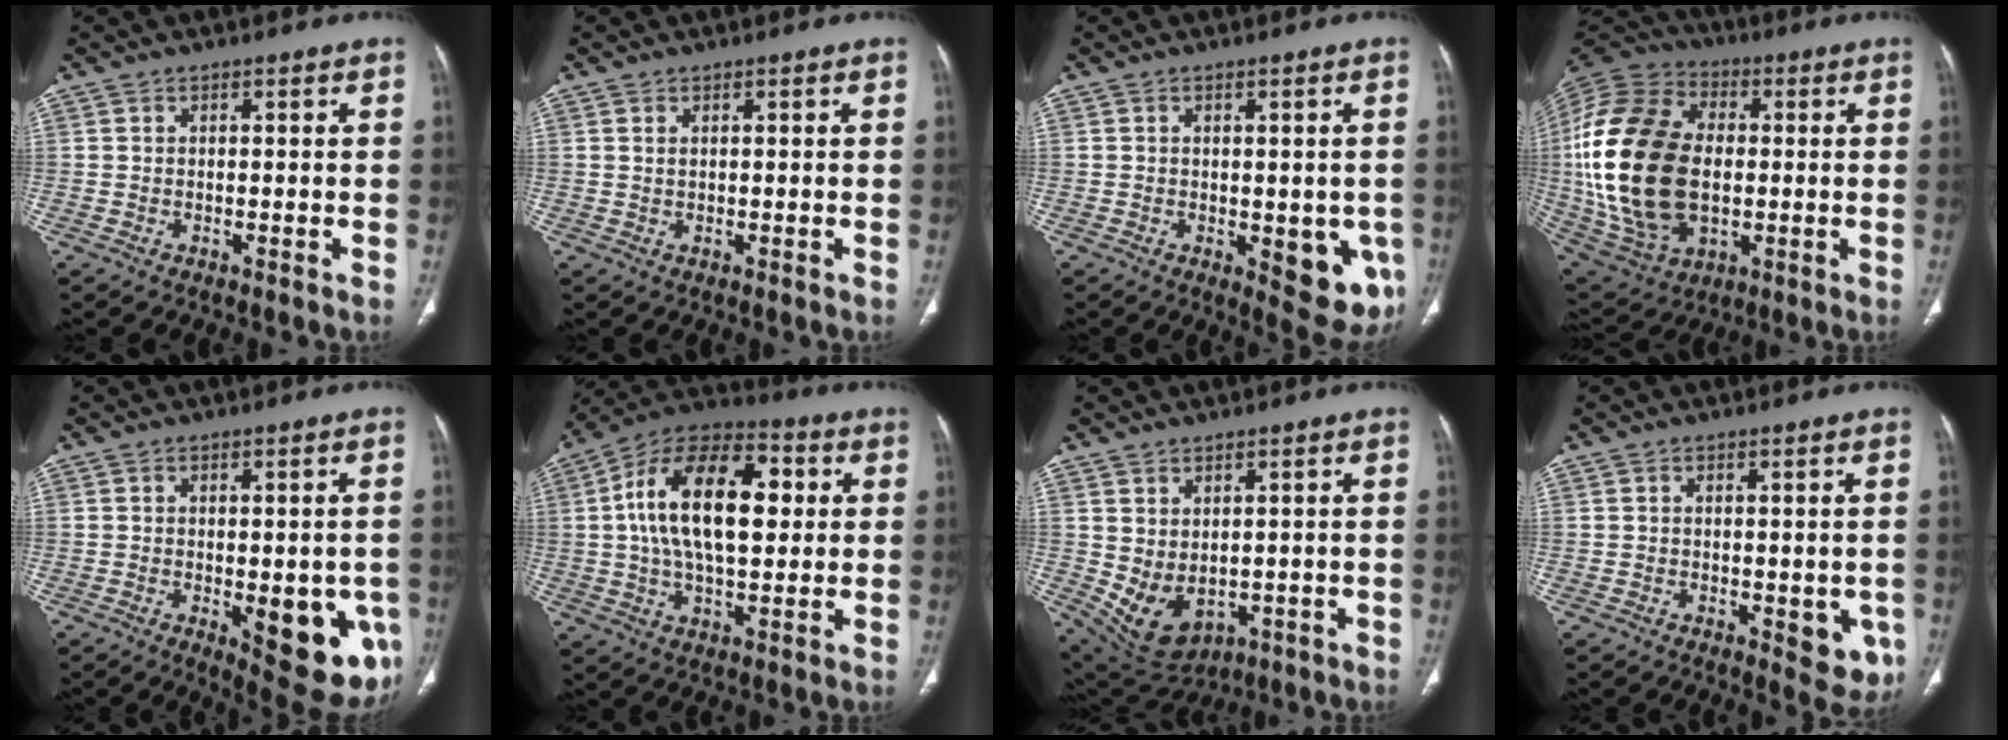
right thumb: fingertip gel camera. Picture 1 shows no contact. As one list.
[{"total": 0.7, "force": [0.3, 0.4, 0.5], "torque": [-0.014, 0.003, 0.007]}, {"total": 10.4, "force": [-2.6, 4.9, 8.8], "torque": [-0.075, -0.015, -0.021]}, {"total": 28.6, "force": [0.0, 18.4, 21.9], "torque": [-0.455, -0.003, 0.013]}, {"total": 14.3, "force": [-3.9, 6.0, 12.3], "torque": [-0.124, -0.014, -0.030]}, {"total": 20.4, "force": [3.0, 10.7, 17.1], "torque": [-0.281, 0.021, 0.043]}, {"total": 9.1, "force": [-0.5, 6.2, 6.7], "torque": [-0.107, -0.006, 0.026]}, {"total": 6.2, "force": [-1.5, 3.2, 5.1], "torque": [-0.035, -0.009, -0.010]}]